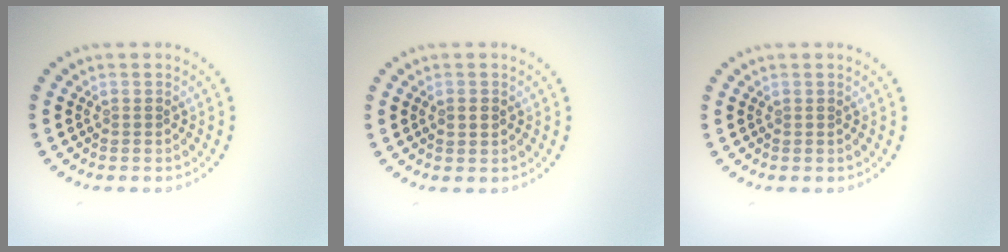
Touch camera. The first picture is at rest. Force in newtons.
{"total": 1.5, "press": 1.5, "slide": 0.1}
{"total": 0.0}